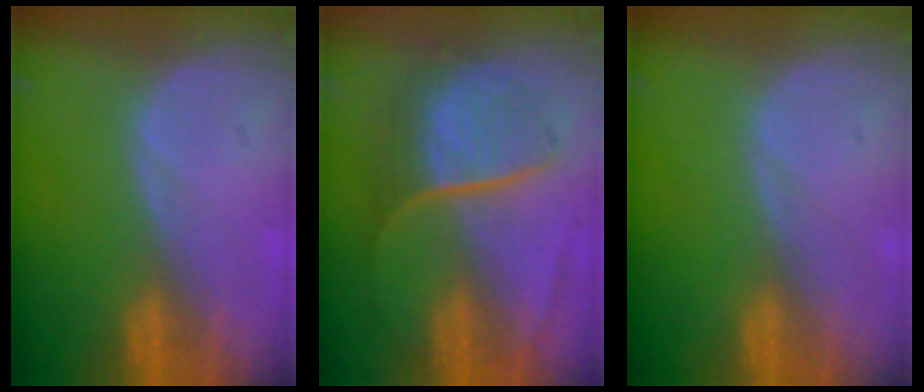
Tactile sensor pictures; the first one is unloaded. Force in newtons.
{"total": 9.2, "press": 7.6, "slide": 5.1}
{"total": 0.0}